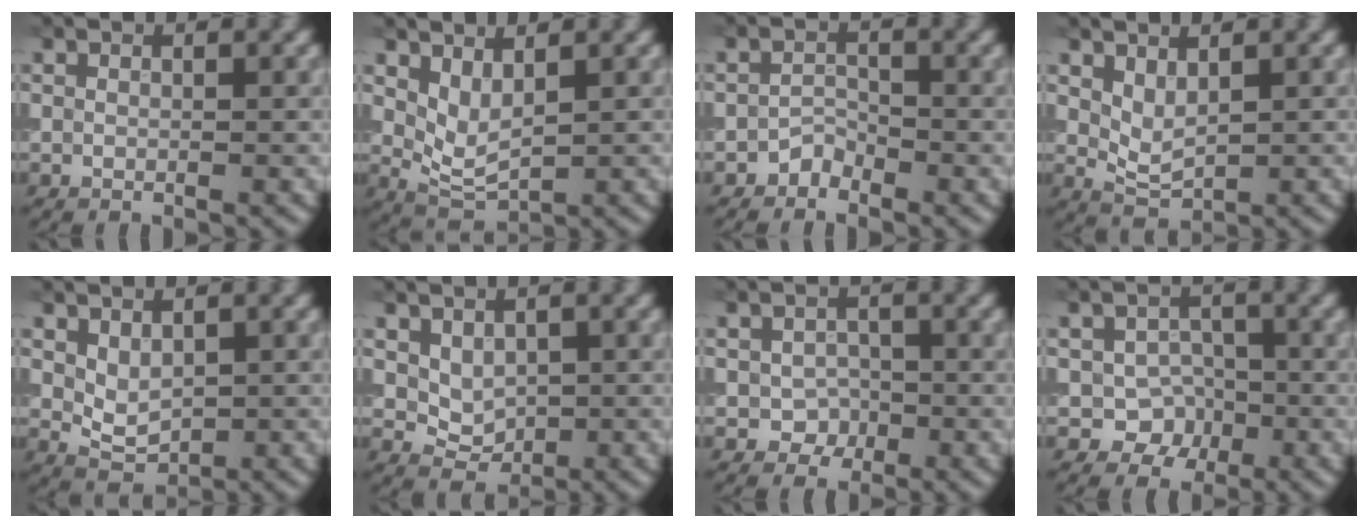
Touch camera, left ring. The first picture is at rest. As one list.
[{"total": 2.9, "force": [1.2, 1.4, 2.2], "torque": [-0.050, -0.010, 0.030]}, {"total": 1.4, "force": [-1.2, 0.7, 0.3], "torque": [-0.001, 0.009, -0.023]}, {"total": 2.1, "force": [1.0, 1.0, 1.5], "torque": [-0.033, -0.006, 0.026]}, {"total": 2.3, "force": [0.6, 1.5, 1.6], "torque": [-0.029, -0.005, 0.018]}, {"total": 2.4, "force": [0.6, 1.8, 1.5], "torque": [-0.026, -0.006, 0.016]}, {"total": 2.1, "force": [-0.6, 1.8, 0.8], "torque": [-0.011, -0.002, -0.013]}, {"total": 3.2, "force": [-1.0, 2.7, 1.3], "torque": [-0.010, -0.002, -0.015]}]